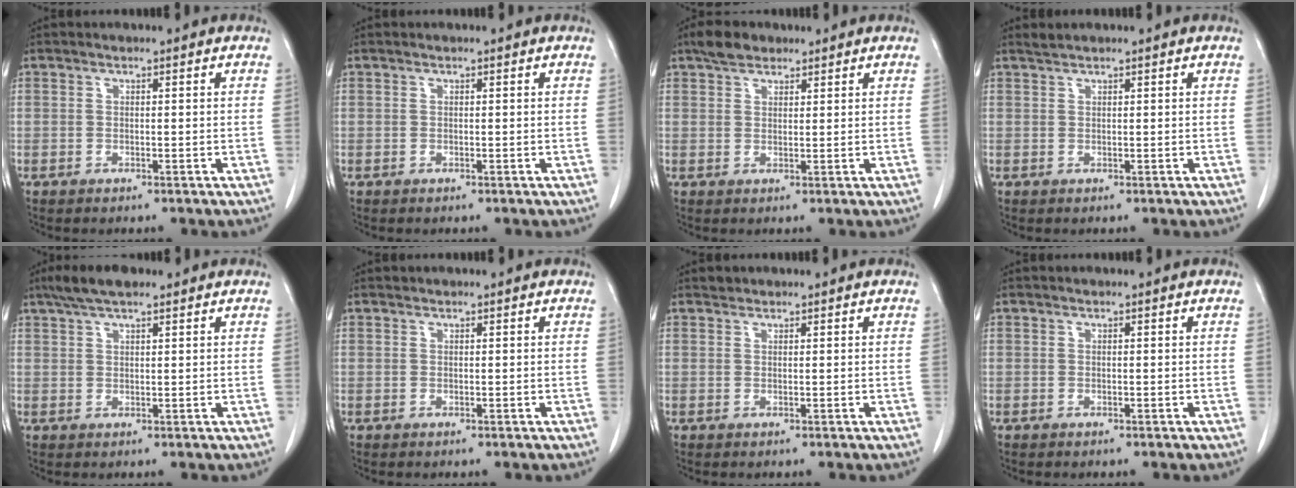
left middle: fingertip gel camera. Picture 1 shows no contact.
{"total": 0.0}
{"total": 3.5, "force": [2.7, 1.8, 1.3], "torque": [-0.029, 0.013, 0.046]}
{"total": 0.8, "force": [0.8, -0.1, 0.2], "torque": [-0.008, 0.005, 0.021]}
{"total": 5.3, "force": [4.0, 1.3, 3.3], "torque": [-0.067, 0.020, 0.072]}
{"total": 0.0}
{"total": 0.7, "force": [0.6, 0.3, 0.0], "torque": [-0.003, 0.003, 0.011]}
{"total": 0.0}